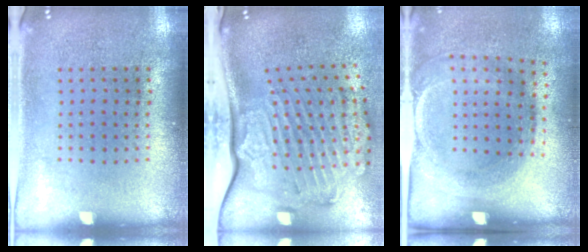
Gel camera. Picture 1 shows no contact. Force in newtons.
{"total": 3.6, "press": 2.5, "slide": 2.6}
{"total": 1.8, "press": 1.2, "slide": 1.4}